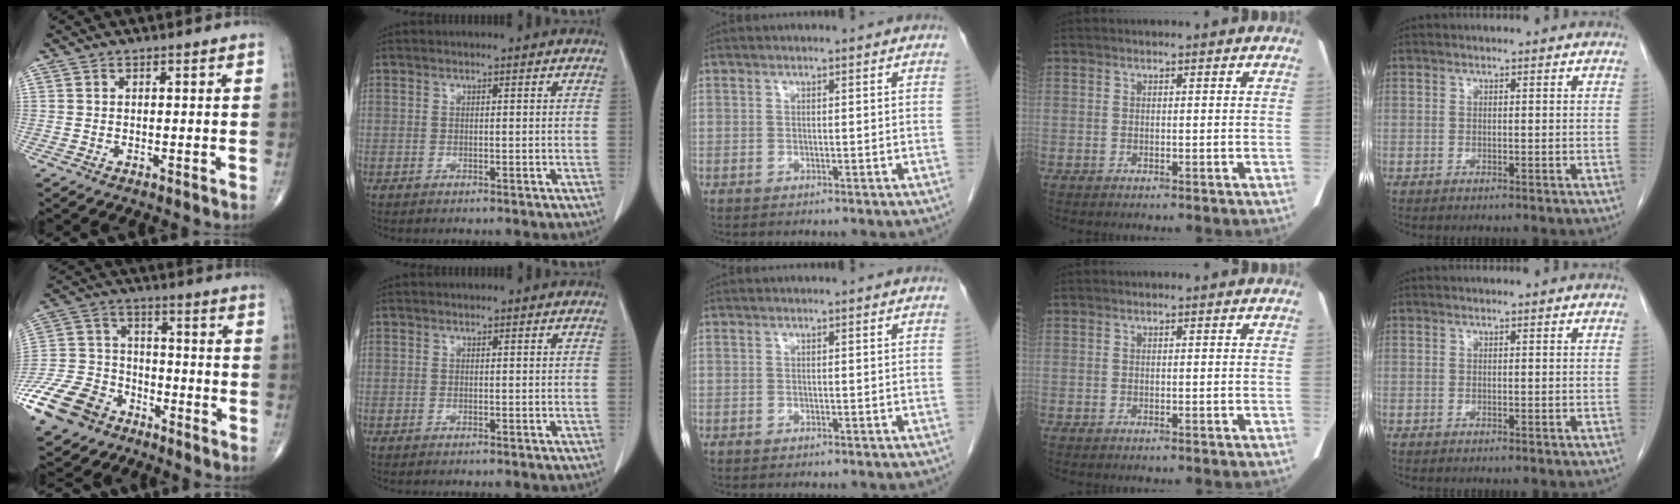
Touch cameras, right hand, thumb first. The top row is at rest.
{"thumb": {"total": 16.0, "force": [-10.2, 10.5, 6.4], "torque": [-0.123, 0.047, -0.191]}}